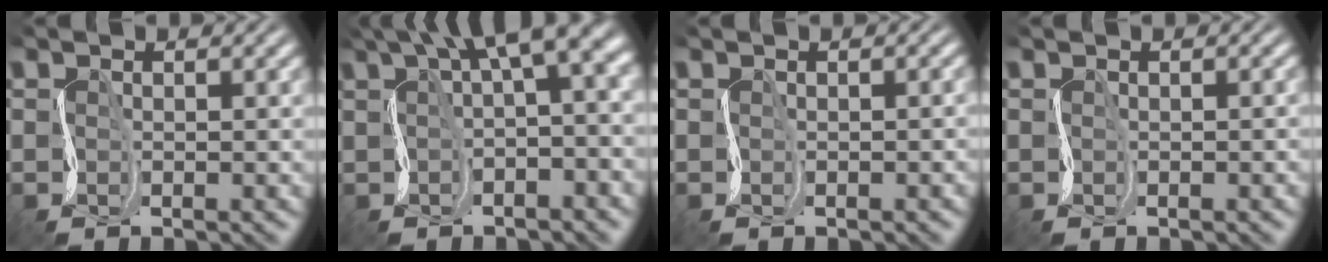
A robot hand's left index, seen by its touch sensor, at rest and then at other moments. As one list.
[{"total": 9.2, "force": [3.8, 3.0, 7.8], "torque": [-0.107, 0.024, 0.059]}, {"total": 0.9, "force": [-0.3, 0.5, 0.7], "torque": [-0.003, 0.001, -0.004]}, {"total": 0.9, "force": [-0.3, 0.4, 0.8], "torque": [-0.002, 0.001, -0.003]}]